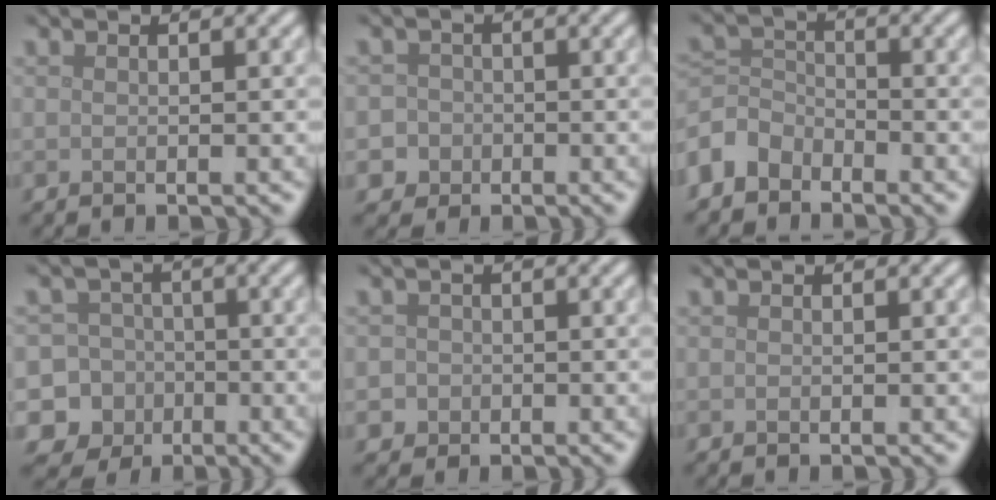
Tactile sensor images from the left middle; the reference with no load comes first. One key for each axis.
{"total": 3.8, "fx": -1.5, "fy": 3.5, "fz": 0.5, "tx": 0.015, "ty": 0.004, "tz": -0.044}
{"total": 3.5, "fx": -2.6, "fy": 2.1, "fz": 0.8, "tx": -0.017, "ty": 0.005, "tz": -0.067}
{"total": 12.1, "fx": -5.3, "fy": 10.8, "fz": 1.5, "tx": -0.048, "ty": -0.024, "tz": -0.103}
{"total": 1.8, "fx": -0.6, "fy": 1.7, "fz": 0.2, "tx": 0.009, "ty": 0.006, "tz": -0.012}
{"total": 0.0}